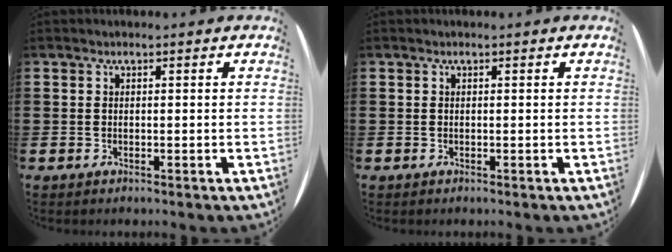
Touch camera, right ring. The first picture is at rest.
{"total": 0.0}